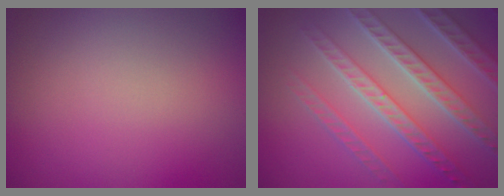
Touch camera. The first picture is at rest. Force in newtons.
{"total": 7.0, "press": 5.4, "slide": 4.5}